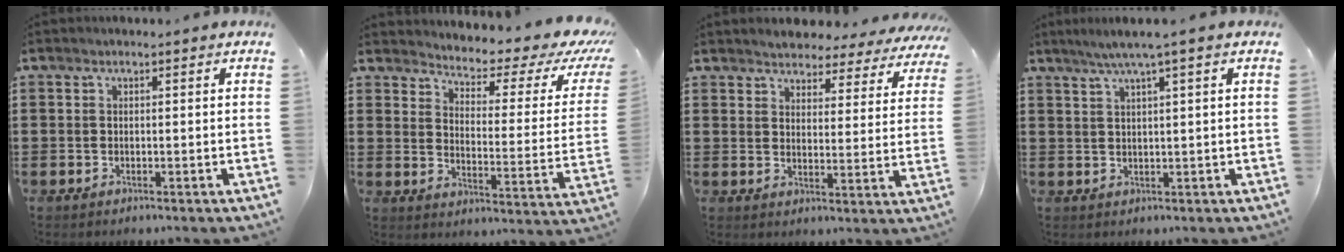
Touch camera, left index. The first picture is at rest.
{"total": 3.6, "force": [2.8, 0.8, 2.0], "torque": [-0.051, -0.034, 0.038]}
{"total": 3.8, "force": [3.8, 0.4, -0.1], "torque": [-0.022, -0.025, 0.064]}
{"total": 3.1, "force": [1.7, -0.4, 2.6], "torque": [-0.053, -0.002, 0.028]}